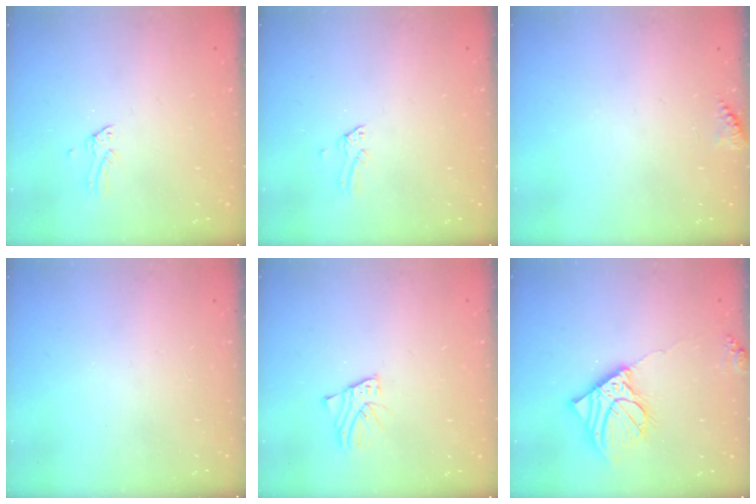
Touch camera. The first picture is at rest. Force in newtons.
{"total": 0.0}
{"total": 6.0, "press": 6.0, "slide": 0.6}
{"total": 0.0}
{"total": 2.7, "press": 2.7, "slide": 0.1}
{"total": 14.0, "press": 13.8, "slide": 2.6}